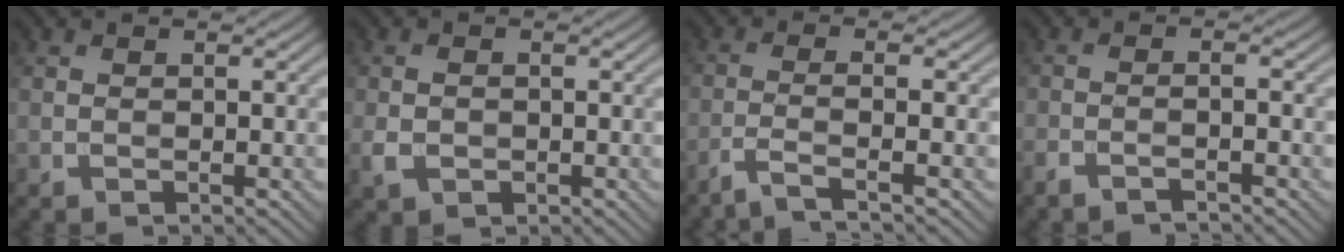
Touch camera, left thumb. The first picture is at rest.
{"total": 2.3, "force": [-0.6, 1.7, 1.5], "torque": [-0.033, -0.005, -0.011]}
{"total": 3.6, "force": [-2.3, 0.4, 2.8], "torque": [-0.040, 0.007, -0.068]}
{"total": 2.6, "force": [-2.1, 0.2, 1.6], "torque": [-0.025, 0.000, -0.049]}